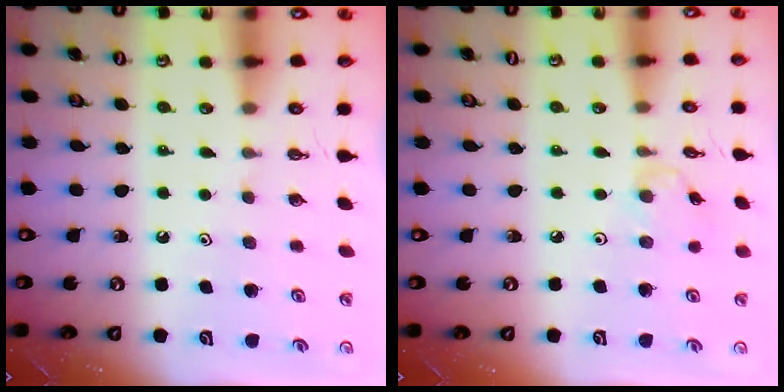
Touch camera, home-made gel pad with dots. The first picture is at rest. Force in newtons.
{"total": 1.5, "press": 1.4, "slide": 0.4}